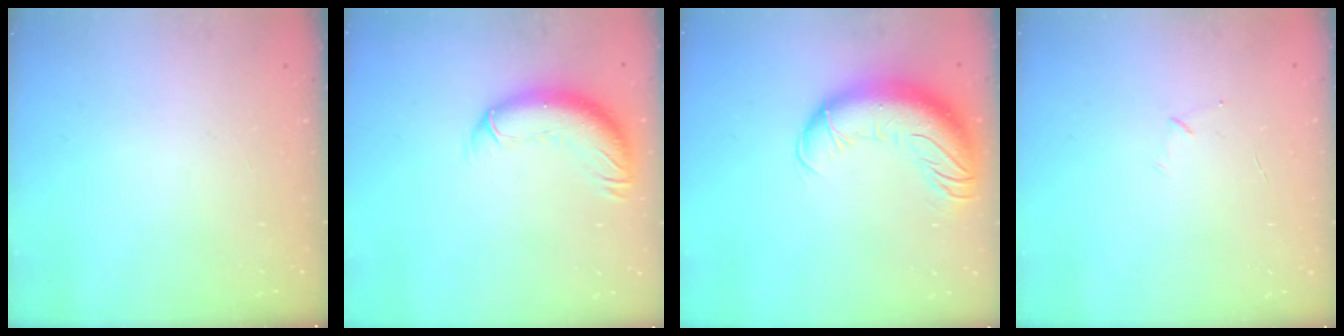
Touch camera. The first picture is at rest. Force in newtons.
{"total": 11.7, "press": 11.4, "slide": 2.8}
{"total": 16.7, "press": 16.2, "slide": 4.0}
{"total": 3.6, "press": 3.5, "slide": 0.9}